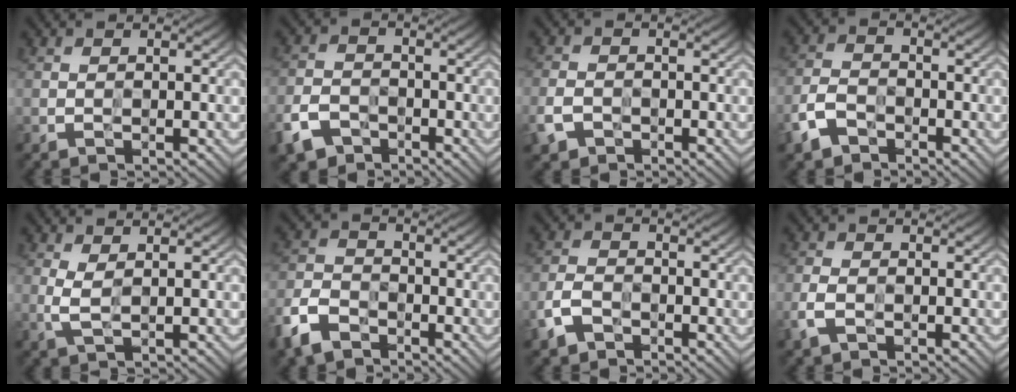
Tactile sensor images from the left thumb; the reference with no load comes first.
{"total": 5.9, "force": [-4.3, 3.7, 1.7], "torque": [-0.038, -0.014, -0.085]}
{"total": 4.5, "force": [-2.8, 3.0, 1.9], "torque": [-0.039, -0.012, -0.057]}
{"total": 4.5, "force": [-3.4, 2.6, 1.4], "torque": [-0.031, -0.005, -0.073]}
{"total": 2.2, "force": [0.8, 0.8, 1.8], "torque": [-0.048, -0.003, 0.015]}
{"total": 6.7, "force": [-5.0, 3.8, 2.2], "torque": [-0.057, -0.012, -0.111]}
{"total": 4.2, "force": [-3.0, 2.5, 1.5], "torque": [-0.034, -0.006, -0.066]}
{"total": 4.1, "force": [-2.2, 2.5, 2.4], "torque": [-0.053, -0.010, -0.048]}